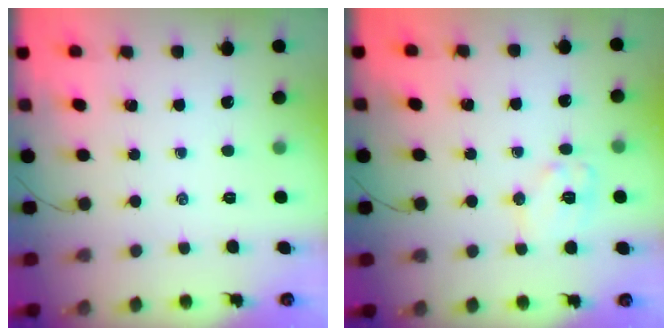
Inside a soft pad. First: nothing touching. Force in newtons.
{"total": 8.8, "press": 8.7, "slide": 0.5}